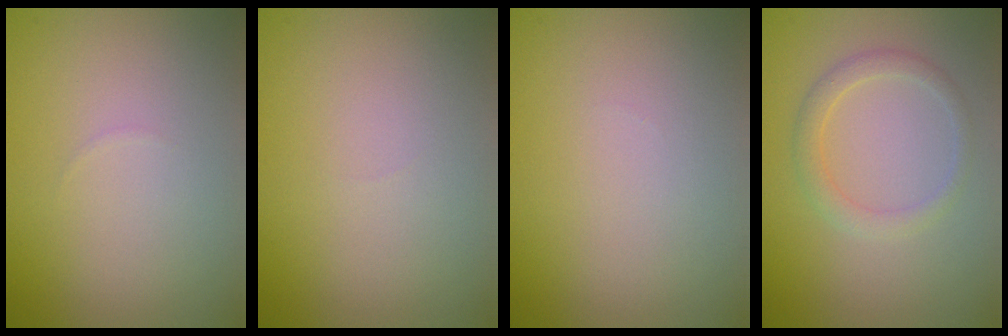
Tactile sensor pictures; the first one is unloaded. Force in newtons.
{"total": 0.0}
{"total": 0.0}
{"total": 1.8, "press": 1.8, "slide": 0.0}